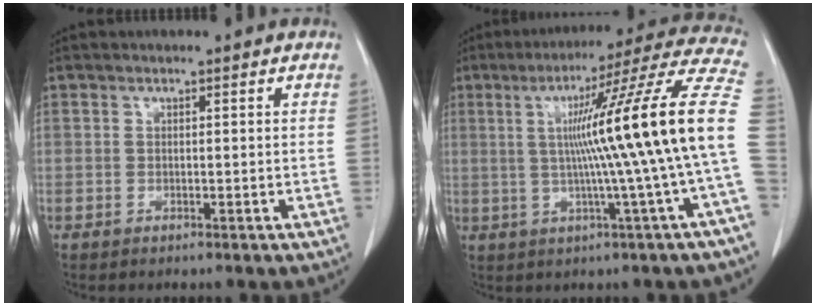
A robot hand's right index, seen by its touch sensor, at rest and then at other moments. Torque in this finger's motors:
{"motor_torque": [2.14, 0.00, 1.05, 0.21]}